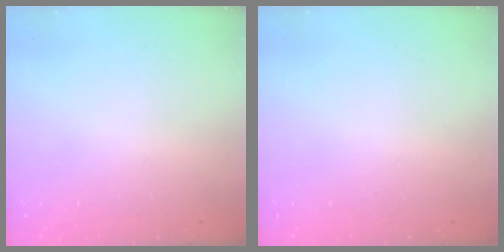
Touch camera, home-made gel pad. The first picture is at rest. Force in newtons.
{"total": 0.0}